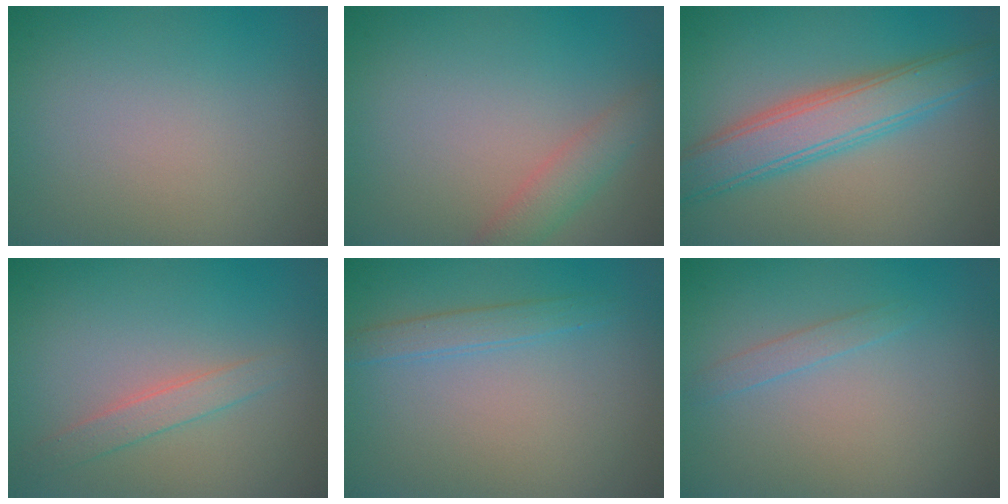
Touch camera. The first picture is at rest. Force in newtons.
{"total": 2.5, "press": 2.5, "slide": 0.1}
{"total": 5.6, "press": 5.6, "slide": 0.3}
{"total": 1.8, "press": 1.8, "slide": 0.1}
{"total": 1.7, "press": 1.7, "slide": 0.0}
{"total": 1.1, "press": 1.1, "slide": 0.0}